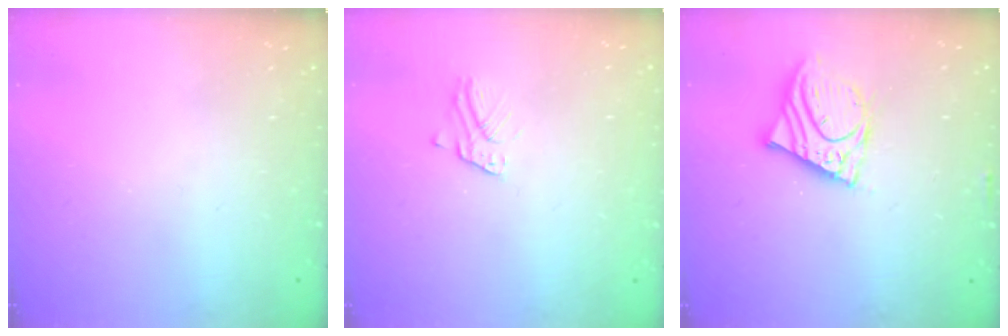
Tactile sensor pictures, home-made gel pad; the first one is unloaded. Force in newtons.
{"total": 2.2, "press": 2.2, "slide": 0.2}
{"total": 10.6, "press": 10.5, "slide": 1.6}